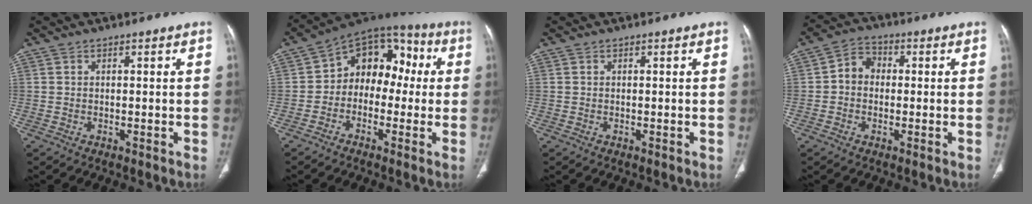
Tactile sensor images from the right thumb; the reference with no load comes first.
{"total": 13.2, "force": [0.2, 9.7, 9.0], "torque": [-0.076, 0.050, -0.018]}
{"total": 0.0}
{"total": 5.5, "force": [-0.1, 4.6, 3.0], "torque": [-0.036, 0.018, -0.013]}